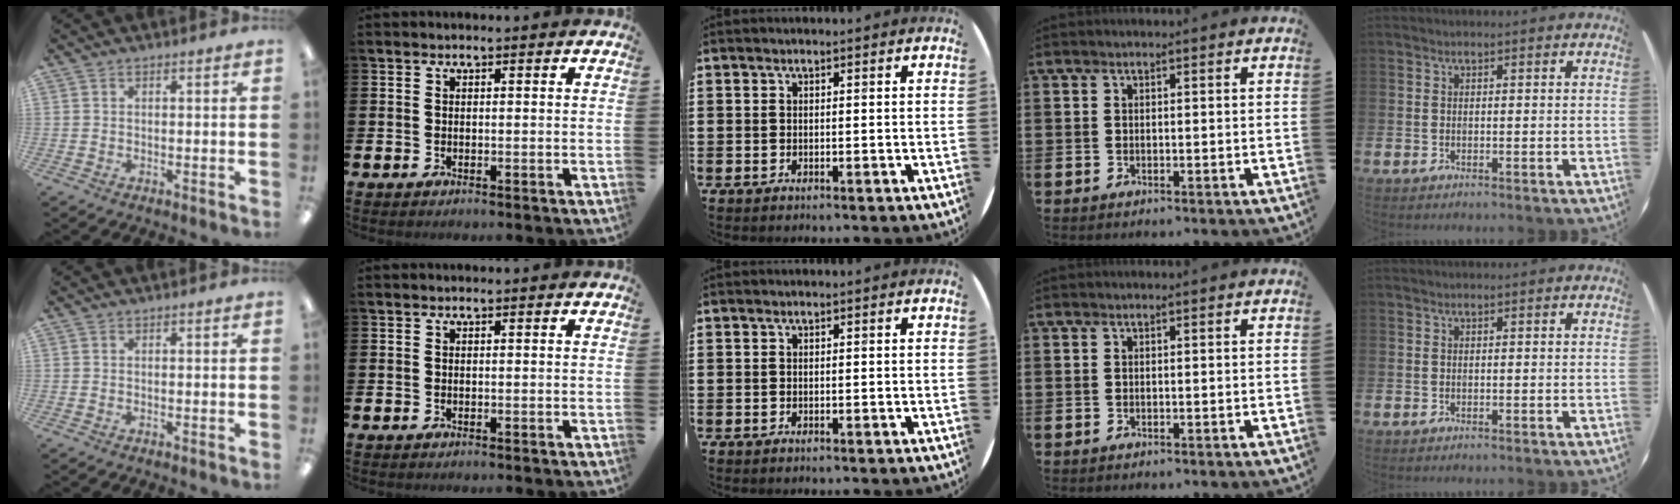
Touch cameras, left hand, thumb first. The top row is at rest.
{}